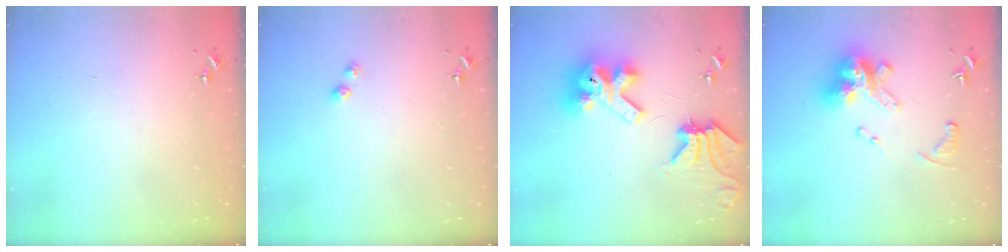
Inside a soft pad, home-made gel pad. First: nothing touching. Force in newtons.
{"total": 3.3, "press": 3.2, "slide": 0.3}
{"total": 16.8, "press": 16.7, "slide": 2.1}
{"total": 16.5, "press": 16.4, "slide": 1.5}